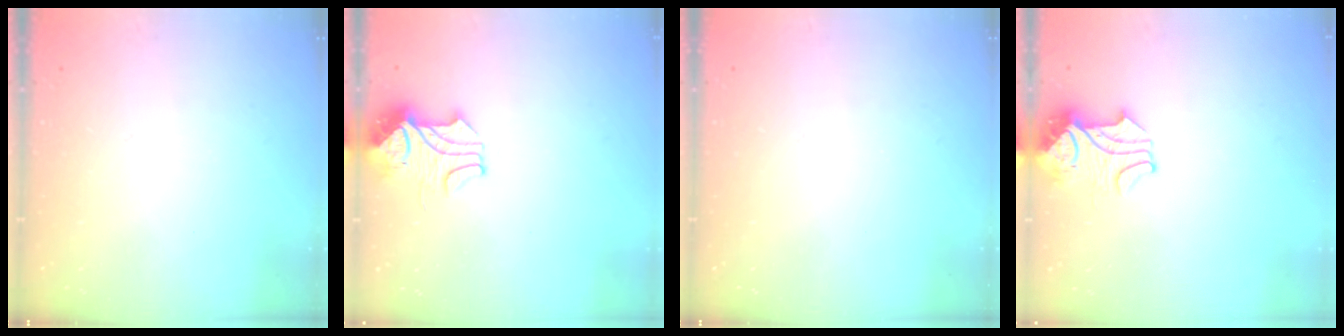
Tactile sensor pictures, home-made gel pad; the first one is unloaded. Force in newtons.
{"total": 2.2, "press": 2.0, "slide": 0.9}
{"total": 0.0}
{"total": 2.3, "press": 2.2, "slide": 0.6}